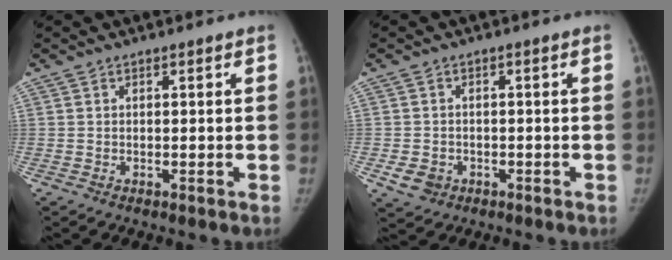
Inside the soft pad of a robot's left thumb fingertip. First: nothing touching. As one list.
[{"total": 4.1, "force": [-1.6, 3.4, 1.5], "torque": [-0.017, 0.006, -0.019]}]